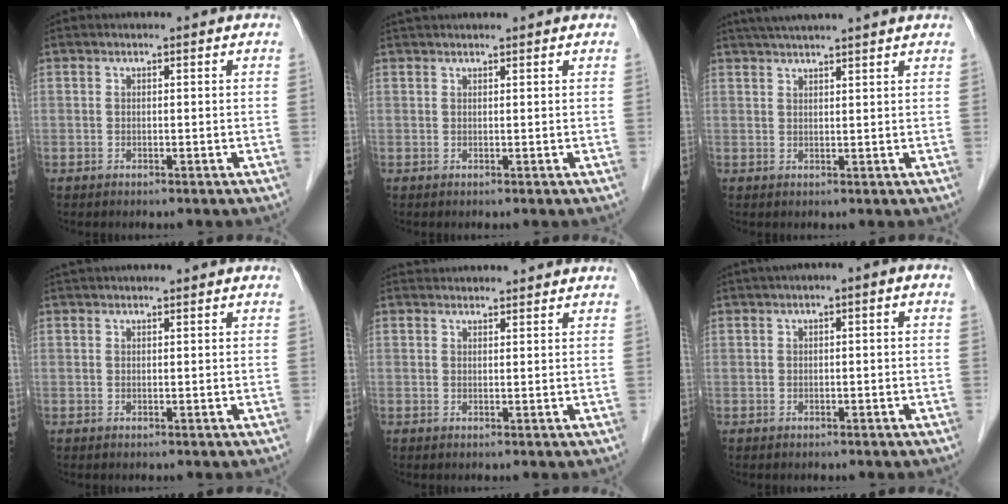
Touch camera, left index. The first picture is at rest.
{"total": 3.3, "force": [3.1, 0.2, 1.1], "torque": [-0.010, 0.036, 0.047]}
{"total": 8.6, "force": [7.5, -0.6, 4.1], "torque": [-0.067, 0.036, 0.102]}
{"total": 2.7, "force": [2.5, 0.1, 0.9], "torque": [-0.007, 0.033, 0.042]}
{"total": 6.1, "force": [6.0, 0.9, 0.9], "torque": [-0.009, 0.037, 0.072]}
{"total": 1.8, "force": [0.3, 0.4, 1.7], "torque": [-0.026, 0.014, 0.003]}